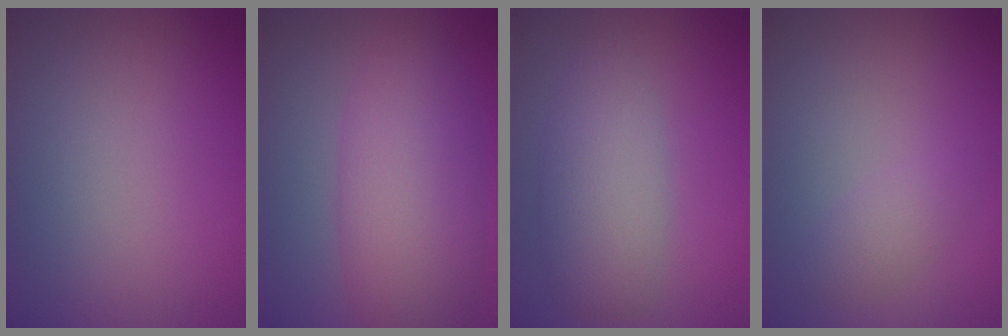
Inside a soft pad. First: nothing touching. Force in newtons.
{"total": 7.2, "press": 7.2, "slide": 0.2}
{"total": 4.6, "press": 4.5, "slide": 0.3}
{"total": 1.5, "press": 1.5, "slide": 0.1}